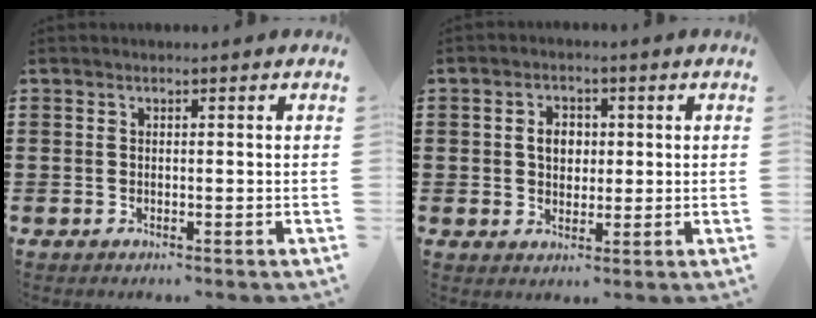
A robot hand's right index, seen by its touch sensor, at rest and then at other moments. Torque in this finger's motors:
{"motor_torque": [0.89, 0.68, 0.39, 0.09]}